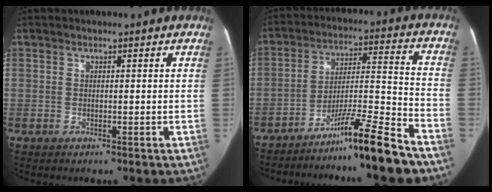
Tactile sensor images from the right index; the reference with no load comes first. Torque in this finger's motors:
{"motor_torque": [1.08, -1.07, 0.19, 0.05]}